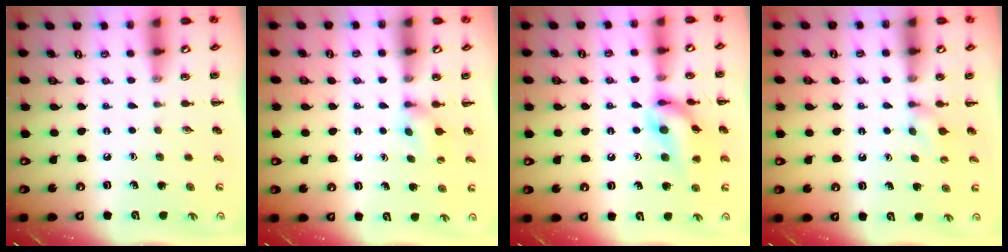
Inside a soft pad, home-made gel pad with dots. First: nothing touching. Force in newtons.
{"total": 5.1, "press": 4.9, "slide": 1.6}
{"total": 13.9, "press": 13.8, "slide": 1.6}
{"total": 2.9, "press": 2.7, "slide": 1.0}